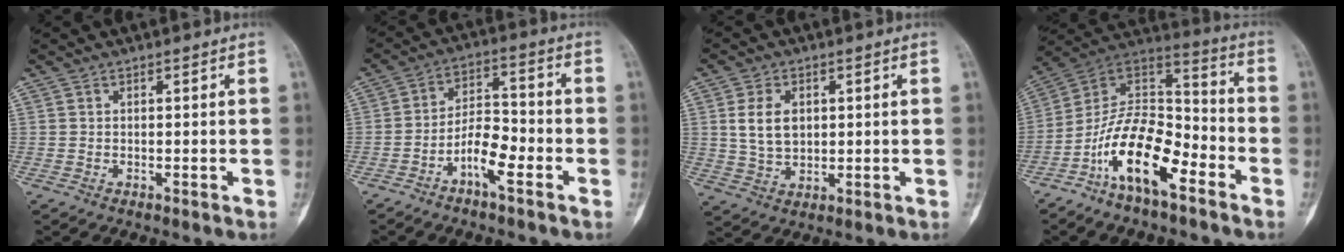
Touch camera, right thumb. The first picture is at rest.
{"total": 8.0, "force": [-4.0, 3.0, 6.3], "torque": [-0.101, 0.038, -0.076]}
{"total": 7.1, "force": [1.5, 4.9, 5.0], "torque": [-0.081, -0.005, 0.035]}
{"total": 16.4, "force": [-8.5, 7.2, 12.0], "torque": [-0.199, 0.079, -0.163]}